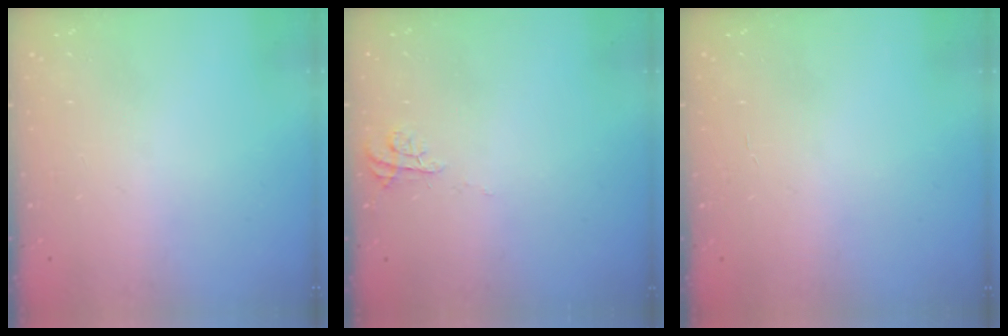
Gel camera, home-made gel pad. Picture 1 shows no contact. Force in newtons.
{"total": 5.3, "press": 5.3, "slide": 0.5}
{"total": 0.9, "press": 0.9, "slide": 0.1}